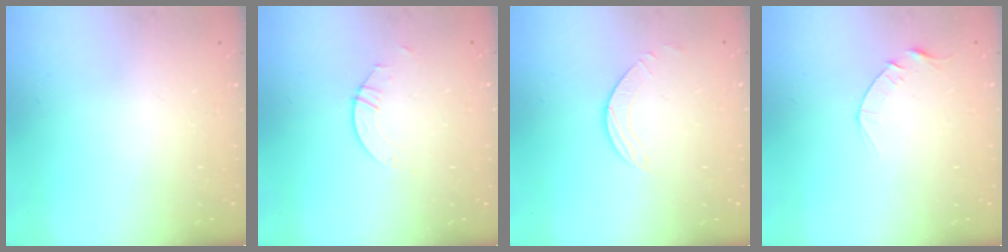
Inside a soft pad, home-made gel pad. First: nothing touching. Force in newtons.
{"total": 2.1, "press": 2.1, "slide": 0.1}
{"total": 2.0, "press": 2.0, "slide": 0.2}
{"total": 3.9, "press": 3.9, "slide": 0.5}